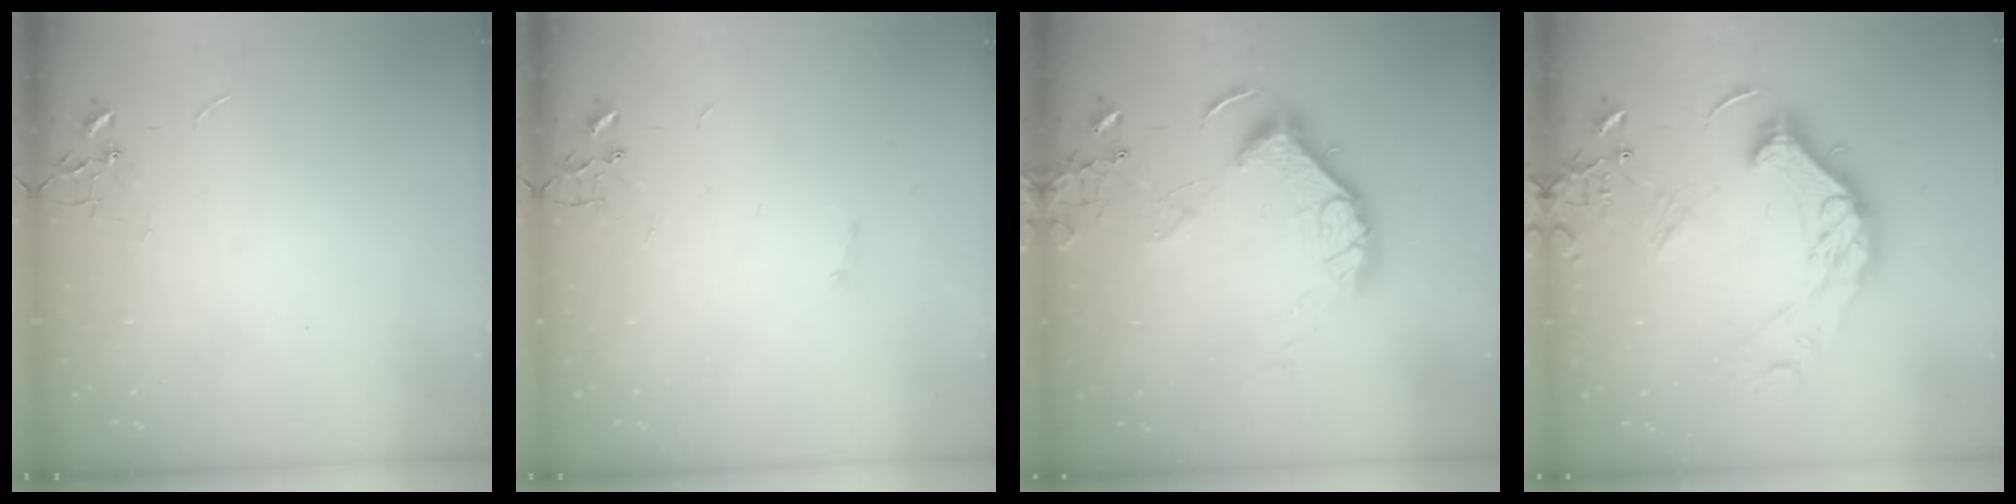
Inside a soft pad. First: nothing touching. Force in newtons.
{"total": 0.8, "press": 0.8, "slide": 0.2}
{"total": 14.0, "press": 13.9, "slide": 1.0}
{"total": 18.7, "press": 18.5, "slide": 2.6}